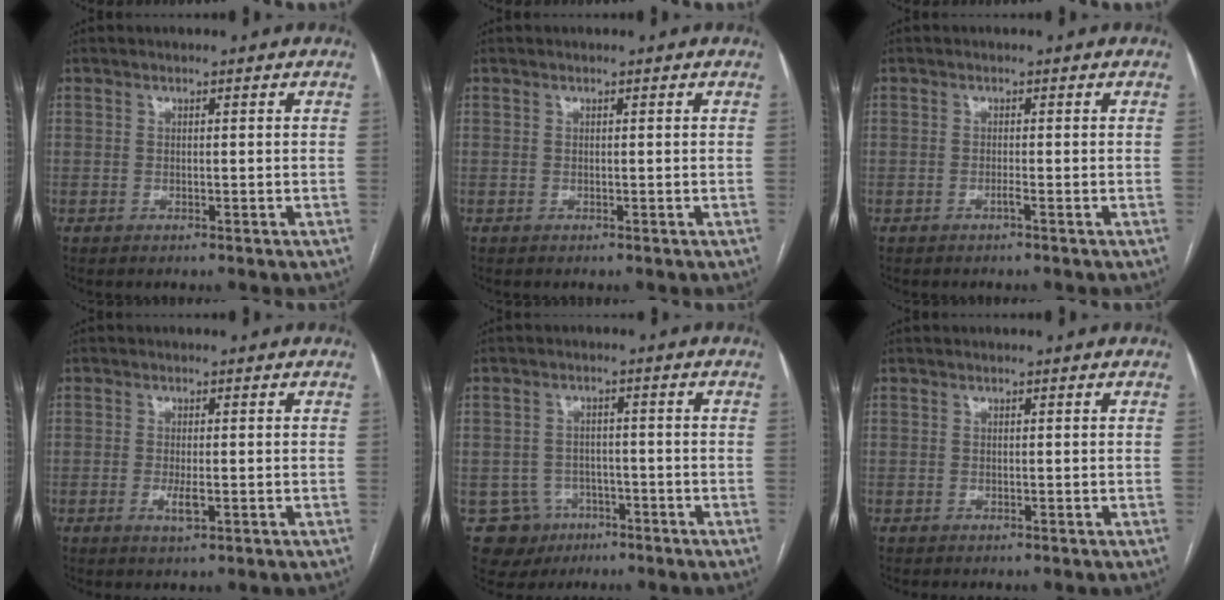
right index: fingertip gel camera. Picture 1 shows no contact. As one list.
[{"total": 0.0}, {"total": 0.7, "force": [-0.4, -0.2, 0.5], "torque": [-0.009, 0.000, -0.009]}, {"total": 2.4, "force": [-0.7, 0.6, 2.3], "torque": [-0.045, -0.004, -0.009]}, {"total": 6.8, "force": [-3.0, 6.1, 0.4], "torque": [-0.005, 0.010, -0.035]}, {"total": 0.0}]